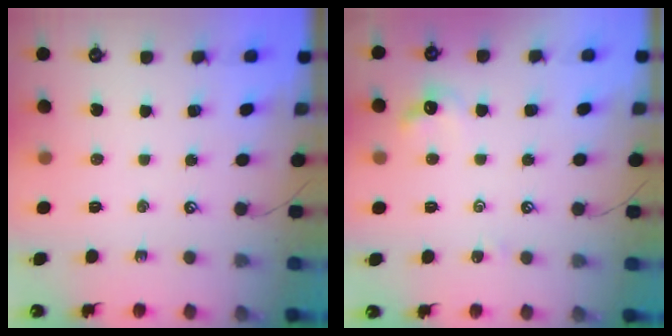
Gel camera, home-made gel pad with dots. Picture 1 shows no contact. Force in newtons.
{"total": 2.7, "press": 2.7, "slide": 0.5}